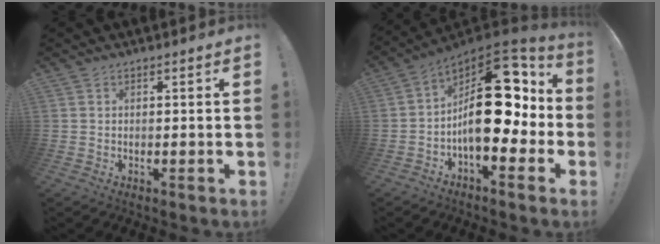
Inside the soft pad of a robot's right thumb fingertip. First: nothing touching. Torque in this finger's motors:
{"motor_torque": [1.65, 2.79, 1.49, -1.27, 0.44]}